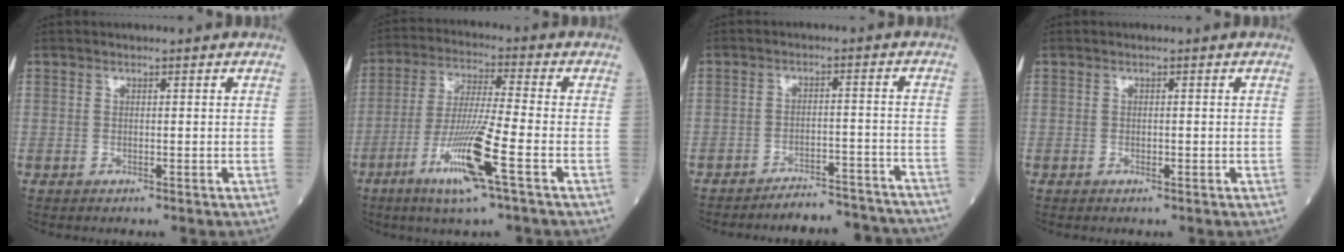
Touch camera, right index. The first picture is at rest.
{"total": 11.6, "force": [-5.1, -0.5, 10.4], "torque": [-0.206, -0.018, -0.099]}
{"total": 11.6, "force": [-11.3, 1.5, 1.9], "torque": [-0.003, 0.018, -0.139]}
{"total": 0.5, "force": [-0.3, 0.2, 0.4], "torque": [-0.008, 0.000, -0.004]}